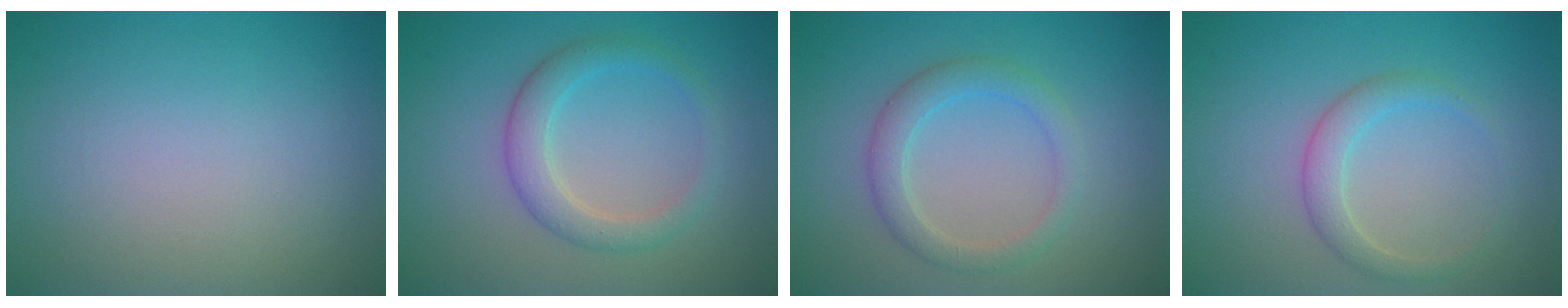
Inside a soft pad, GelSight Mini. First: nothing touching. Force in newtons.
{"total": 2.2, "press": 2.2, "slide": 0.2}
{"total": 2.8, "press": 2.8, "slide": 0.1}
{"total": 2.2, "press": 2.2, "slide": 0.1}